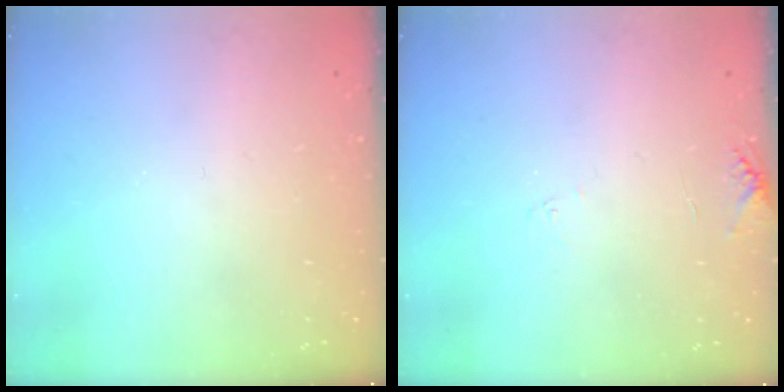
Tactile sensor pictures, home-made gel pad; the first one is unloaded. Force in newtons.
{"total": 6.4, "press": 6.4, "slide": 0.5}